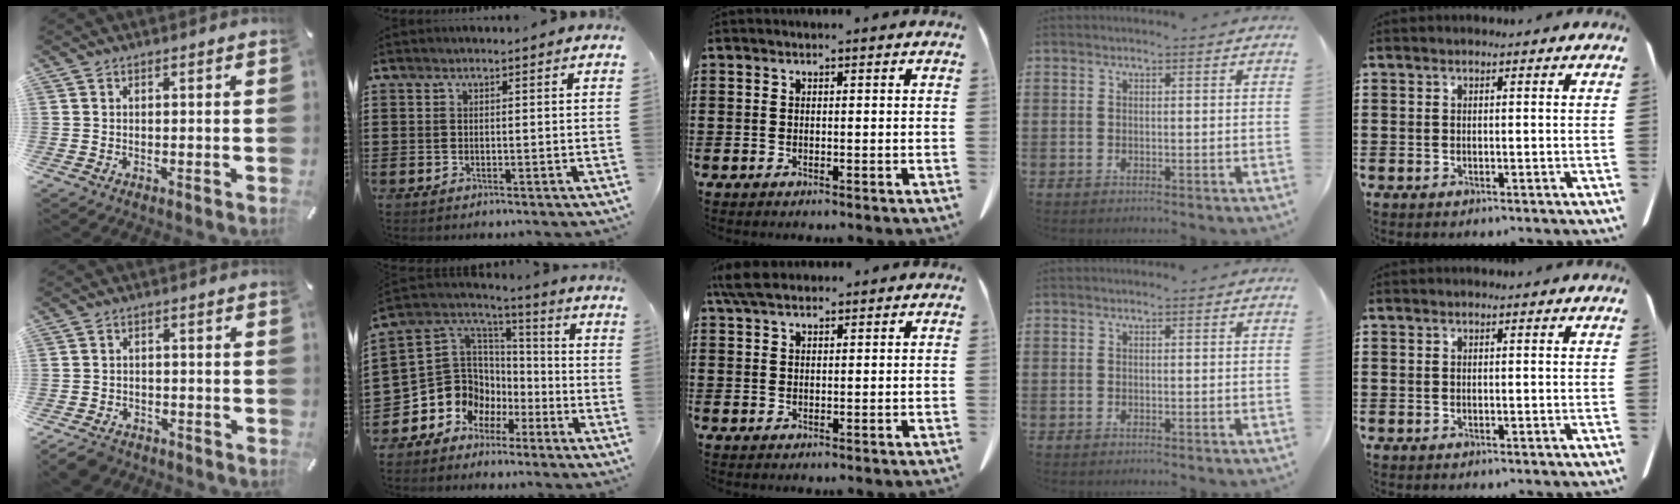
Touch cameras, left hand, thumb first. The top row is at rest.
{"thumb": {"total": 4.4, "force": [-3.3, 2.6, 1.3], "torque": [-0.031, 0.015, -0.066]}, "index": {"total": 9.3, "force": [-2.7, 8.8, 1.3], "torque": [-0.075, -0.016, -0.045]}, "middle": {"total": 4.1, "force": [3.1, 1.3, 2.4], "torque": [-0.063, -0.002, 0.056]}}